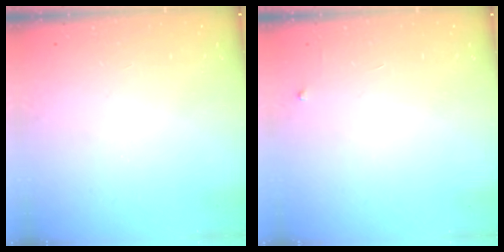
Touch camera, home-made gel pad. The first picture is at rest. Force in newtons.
{"total": 2.6, "press": 2.6, "slide": 0.4}